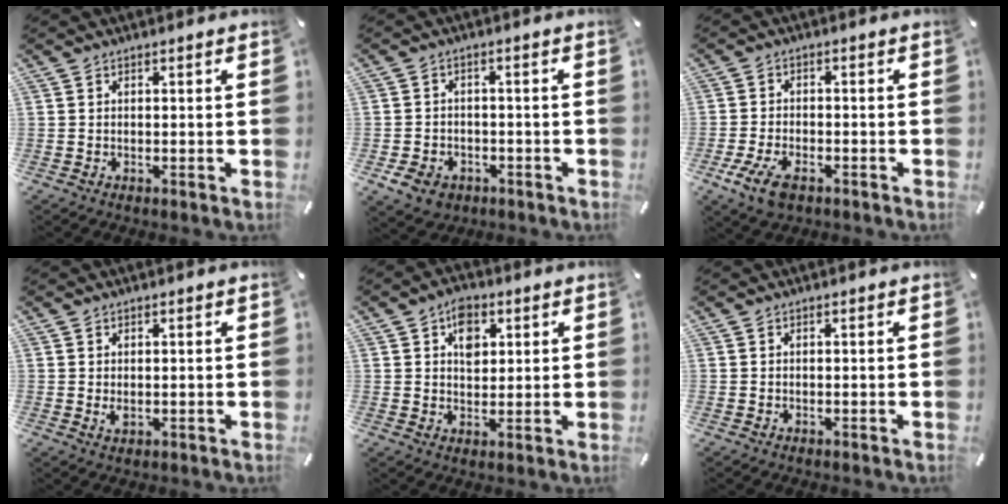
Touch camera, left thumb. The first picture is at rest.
{"total": 5.2, "force": [-2.7, 4.1, 1.7], "torque": [-0.039, 0.015, -0.049]}
{"total": 6.5, "force": [-3.5, 3.5, 4.3], "torque": [-0.104, 0.005, -0.067]}
{"total": 1.2, "force": [0.2, 0.7, 1.0], "torque": [-0.027, -0.002, 0.001]}
{"total": 6.5, "force": [2.4, 4.9, 3.6], "torque": [-0.041, -0.004, 0.037]}
{"total": 0.0}